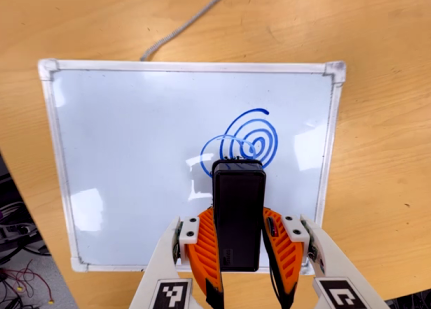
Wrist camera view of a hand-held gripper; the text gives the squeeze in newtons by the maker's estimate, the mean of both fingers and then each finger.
{"total": 5.2, "left": 3.6, "right": 6.8}